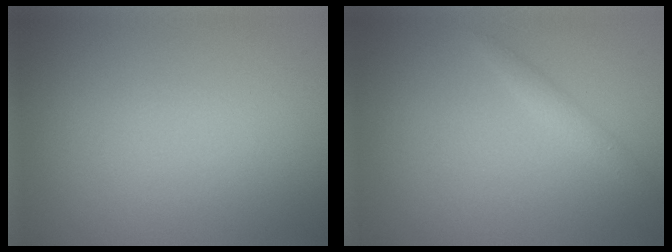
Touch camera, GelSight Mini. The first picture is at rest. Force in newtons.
{"total": 1.1, "press": 1.1, "slide": 0.0}